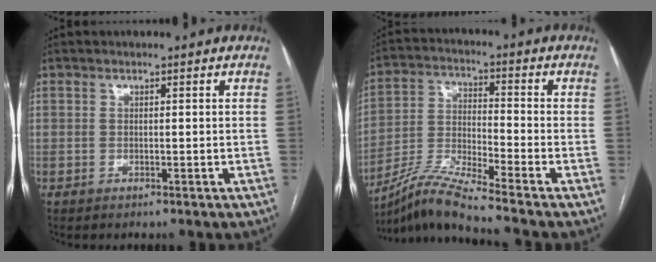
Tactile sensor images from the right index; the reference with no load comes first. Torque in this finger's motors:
{"motor_torque": [-0.28, -0.82, 0.00, 0.05]}